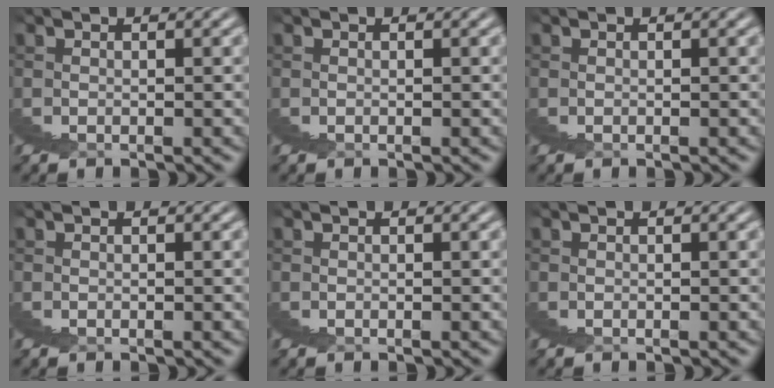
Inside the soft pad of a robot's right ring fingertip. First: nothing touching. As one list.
[{"total": 0.0}, {"total": 0.0}, {"total": 0.0}, {"total": 0.0}, {"total": 0.0}]